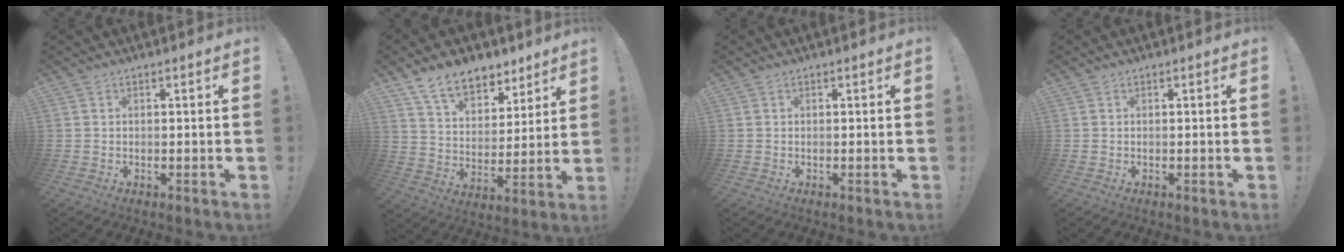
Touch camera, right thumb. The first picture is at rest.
{"total": 13.2, "force": [9.7, 7.3, 5.1], "torque": [-0.089, -0.065, 0.182]}
{"total": 0.0}
{"total": 0.0}